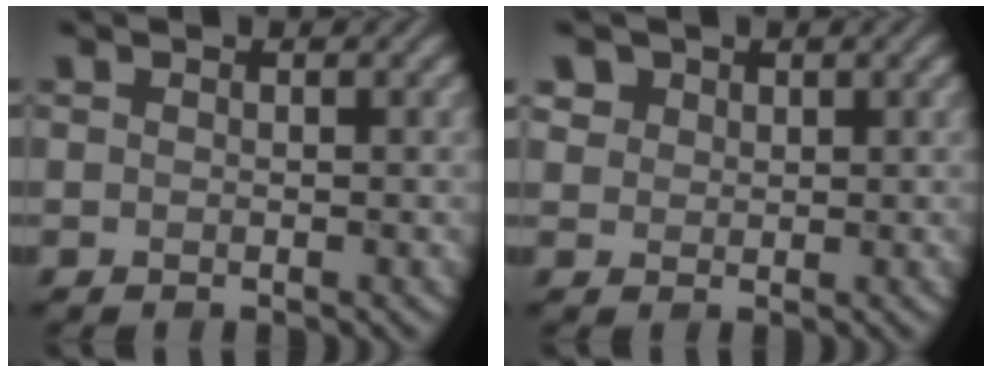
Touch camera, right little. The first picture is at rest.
{"total": 2.2, "force": [1.3, 1.6, 0.6], "torque": [-0.022, -0.001, 0.032]}